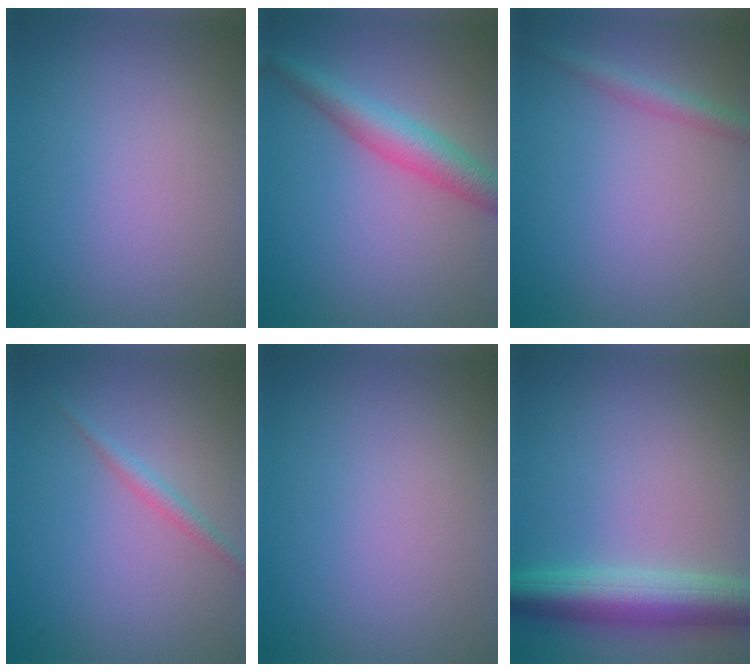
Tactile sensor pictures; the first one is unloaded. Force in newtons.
{"total": 4.1, "press": 4.1, "slide": 0.1}
{"total": 2.2, "press": 2.2, "slide": 0.1}
{"total": 1.3, "press": 1.3, "slide": 0.0}
{"total": 0.0}
{"total": 6.6, "press": 6.6, "slide": 0.4}